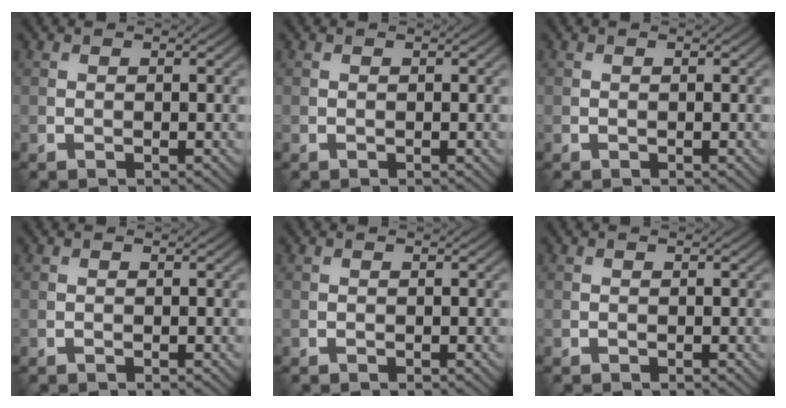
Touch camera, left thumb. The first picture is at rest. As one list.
[{"total": 0.0}, {"total": 0.0}, {"total": 0.0}, {"total": 0.0}, {"total": 0.0}]